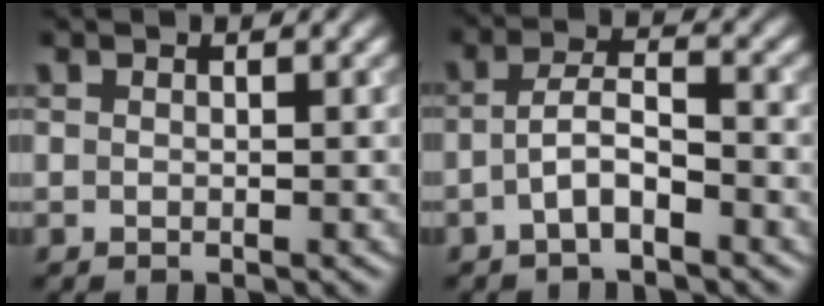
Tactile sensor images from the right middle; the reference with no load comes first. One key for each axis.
{"total": 3.0, "fx": -1.5, "fy": 0.9, "fz": 2.5, "tx": -0.052, "ty": 0.009, "tz": -0.035}